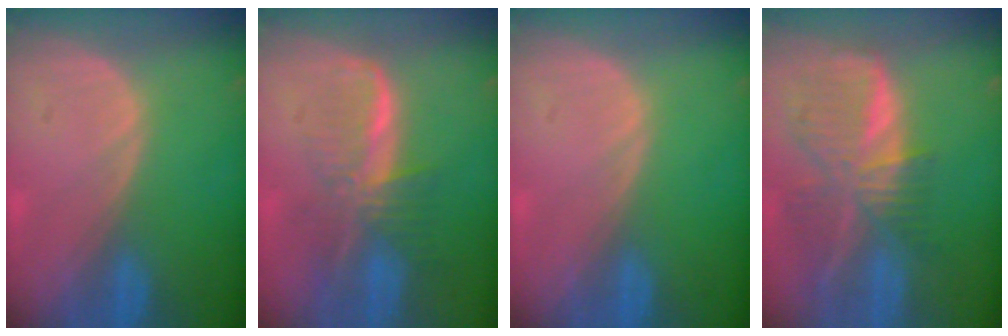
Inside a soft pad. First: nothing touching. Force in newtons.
{"total": 7.9, "press": 6.8, "slide": 3.9}
{"total": 0.0}
{"total": 9.4, "press": 8.3, "slide": 4.6}